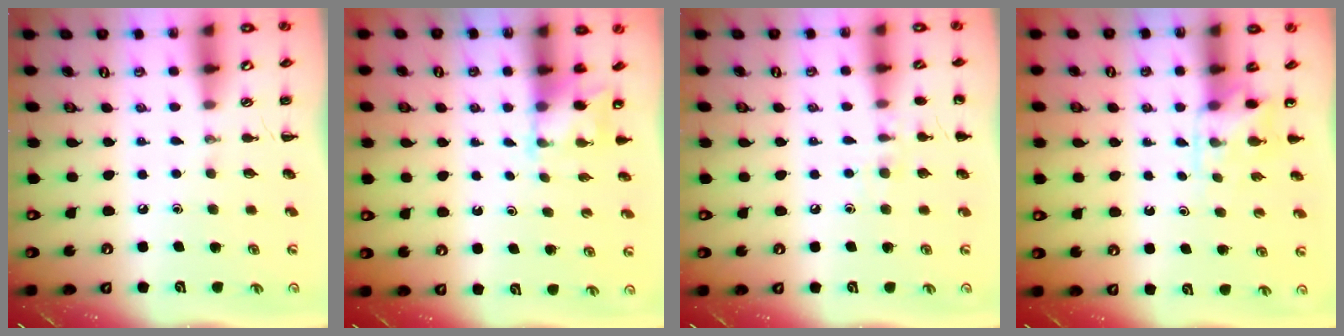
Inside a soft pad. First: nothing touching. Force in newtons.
{"total": 3.1, "press": 2.9, "slide": 1.0}
{"total": 7.5, "press": 7.3, "slide": 1.7}
{"total": 3.4, "press": 3.2, "slide": 1.1}